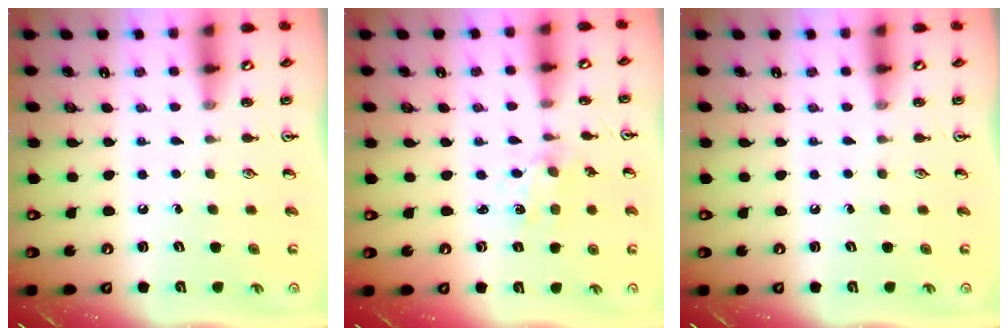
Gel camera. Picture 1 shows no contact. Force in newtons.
{"total": 1.2, "press": 1.2, "slide": 0.3}
{"total": 0.0}